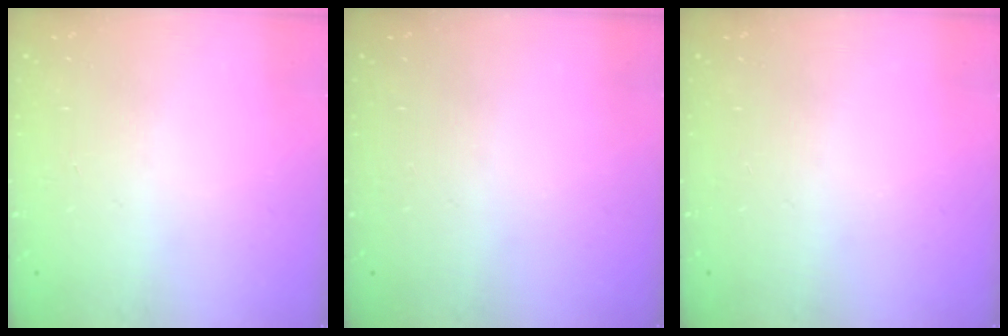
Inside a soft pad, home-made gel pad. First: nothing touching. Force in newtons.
{"total": 0.0}
{"total": 0.0}